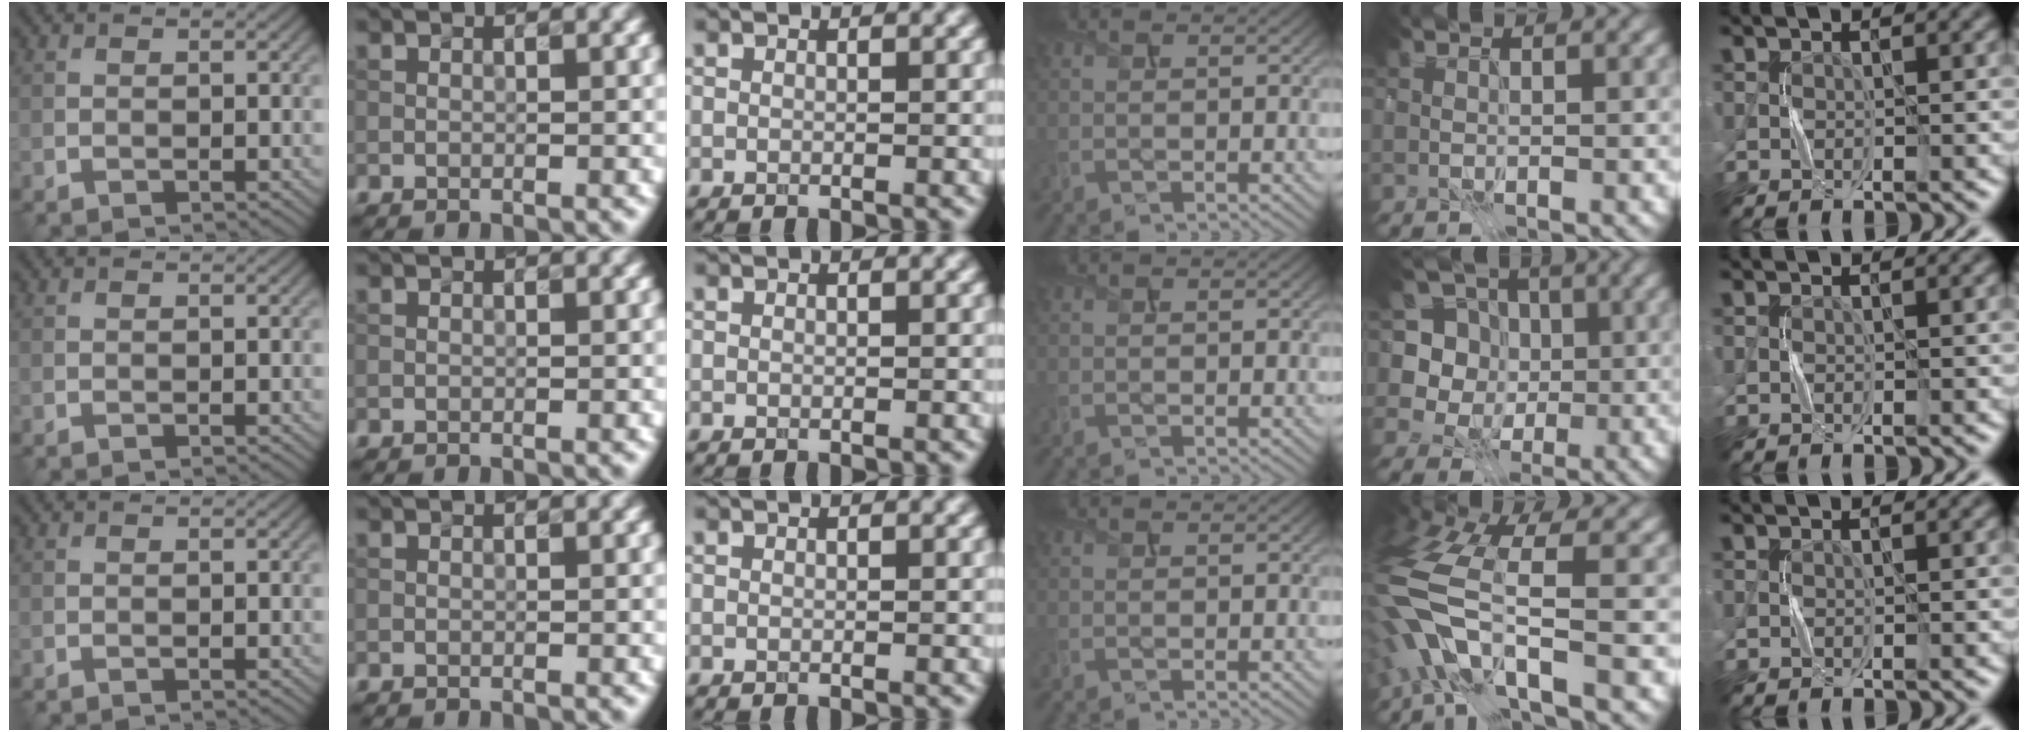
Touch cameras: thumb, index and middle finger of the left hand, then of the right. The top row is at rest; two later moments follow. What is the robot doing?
{"motion": "press", "object": "sticky note"}